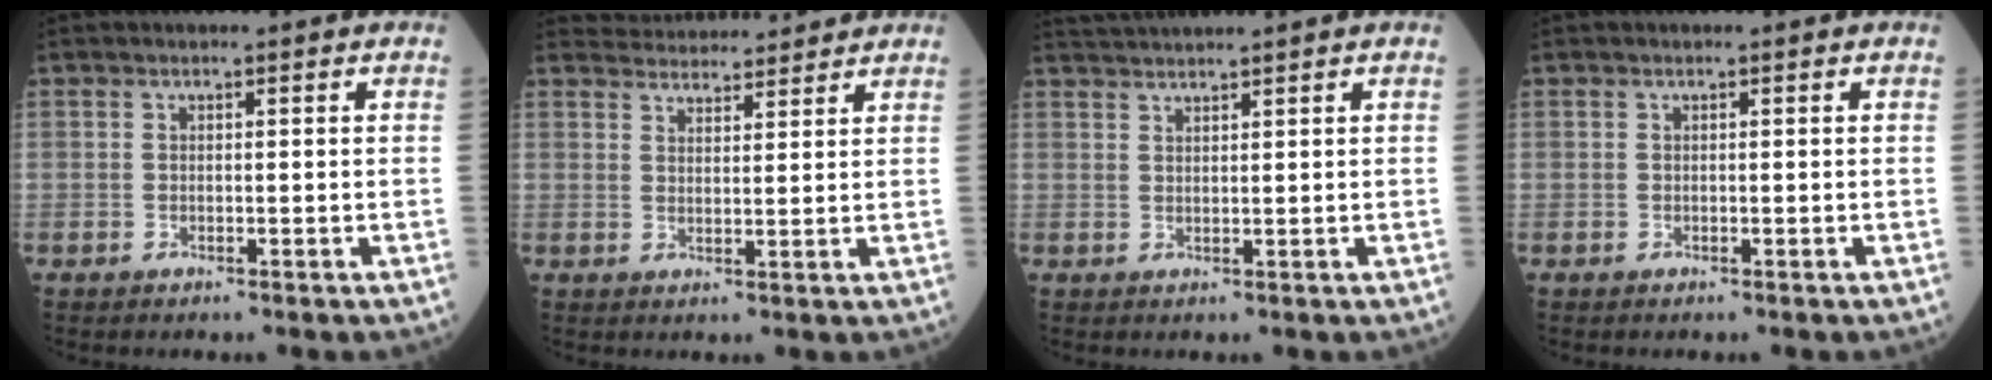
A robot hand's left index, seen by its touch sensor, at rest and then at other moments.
{"total": 8.2, "force": [8.1, 1.3, 1.0], "torque": [-0.014, 0.023, 0.111]}
{"total": 4.0, "force": [3.7, -1.0, 1.0], "torque": [-0.015, 0.026, 0.071]}
{"total": 0.0}